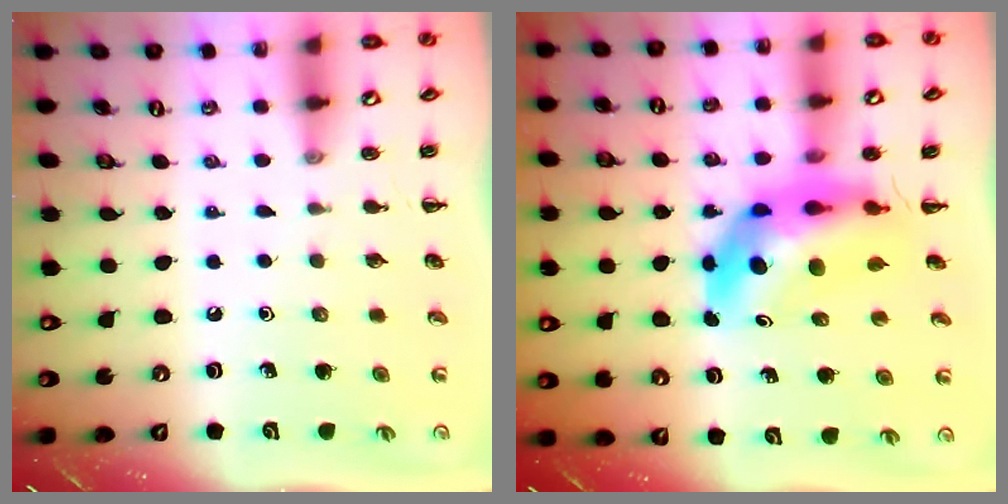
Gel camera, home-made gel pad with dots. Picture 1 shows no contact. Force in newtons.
{"total": 12.2, "press": 11.6, "slide": 3.7}